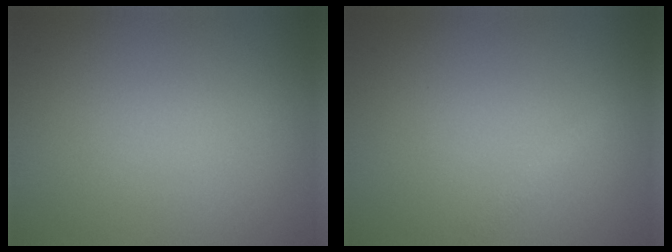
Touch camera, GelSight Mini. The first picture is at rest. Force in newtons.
{"total": 0.8, "press": 0.8, "slide": 0.0}